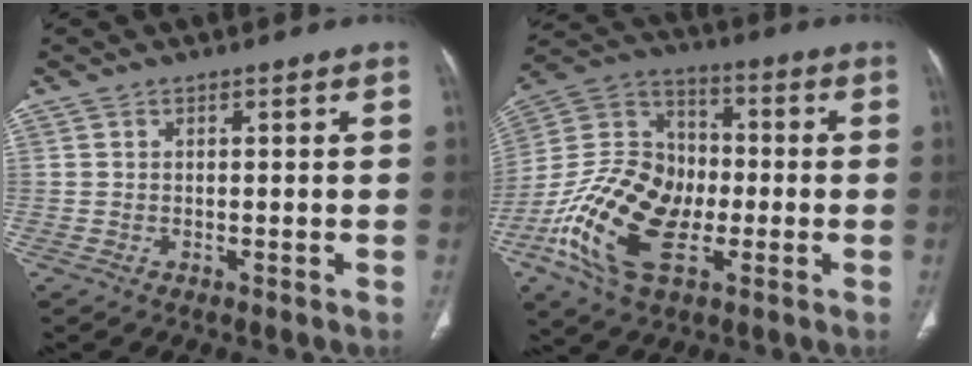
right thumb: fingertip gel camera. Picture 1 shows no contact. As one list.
[{"total": 20.5, "force": [-6.2, 13.1, 14.5], "torque": [-0.261, 0.027, -0.114]}]